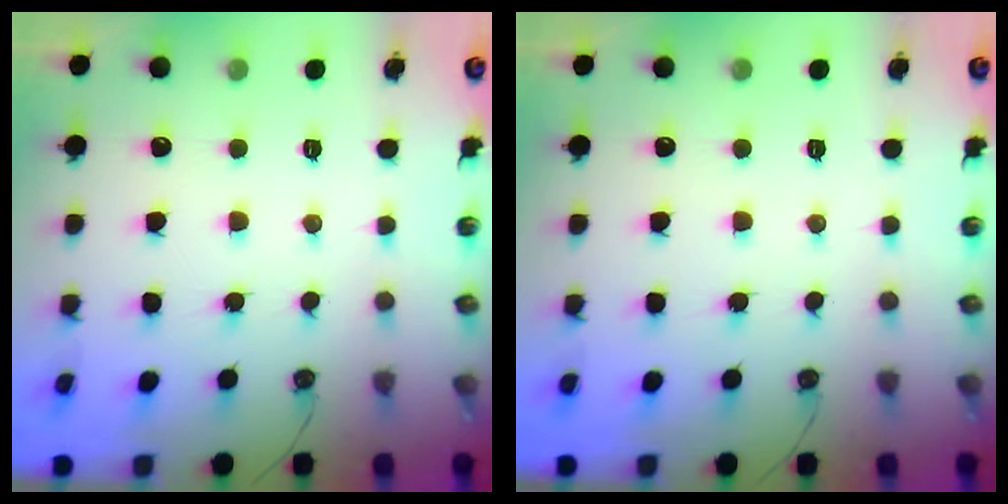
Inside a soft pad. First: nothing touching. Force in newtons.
{"total": 0.0}